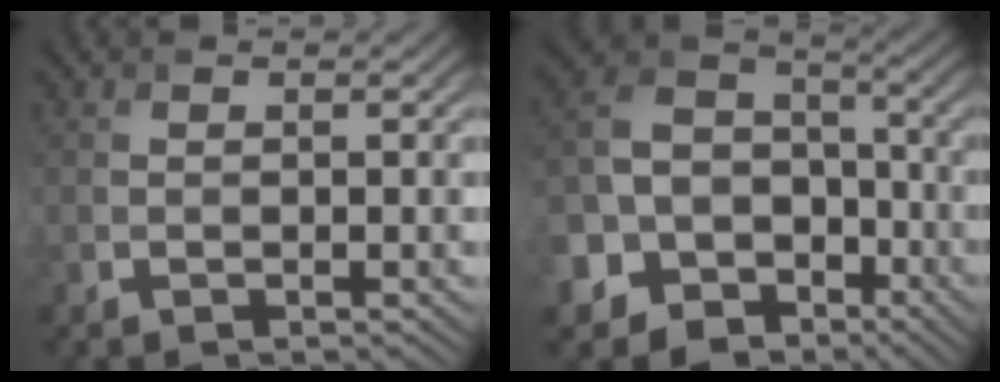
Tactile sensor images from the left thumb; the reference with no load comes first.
{"total": 14.8, "force": [-6.2, 11.8, 6.3], "torque": [-0.192, -0.041, -0.112]}